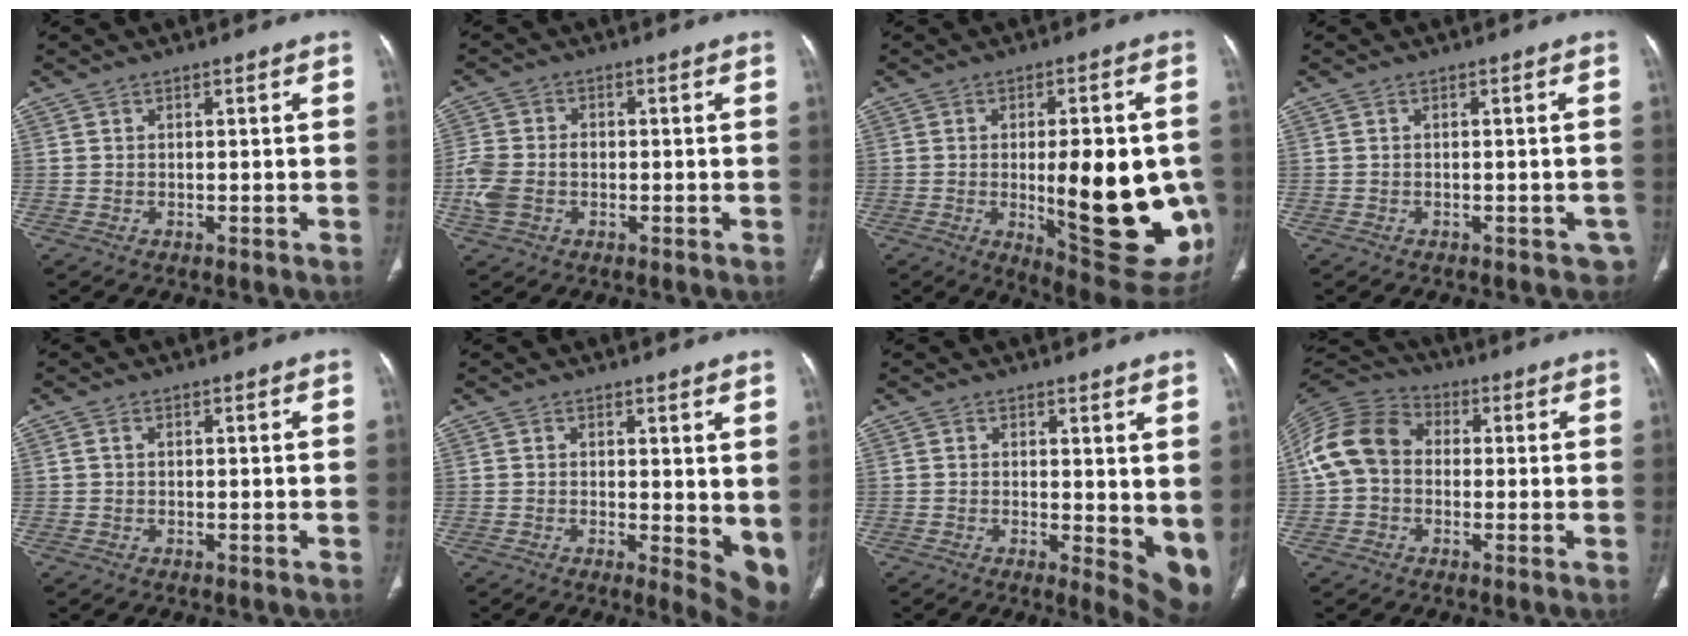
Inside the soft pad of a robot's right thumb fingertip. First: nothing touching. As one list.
[{"total": 6.8, "force": [-1.4, 5.0, 4.3], "torque": [-0.106, 0.015, -0.027]}, {"total": 23.7, "force": [-2.8, 8.2, 22.1], "torque": [-0.250, -0.023, -0.015]}, {"total": 3.4, "force": [-2.1, 2.3, 1.3], "torque": [0.006, 0.007, -0.026]}, {"total": 0.7, "force": [0.1, 0.5, 0.5], "torque": [-0.011, 0.003, 0.001]}, {"total": 7.9, "force": [0.7, 3.2, 7.2], "torque": [-0.081, -0.020, 0.013]}, {"total": 8.5, "force": [0.7, 3.5, 7.7], "torque": [-0.085, -0.021, 0.014]}, {"total": 11.4, "force": [0.1, 9.1, 6.9], "torque": [-0.134, 0.034, -0.013]}]